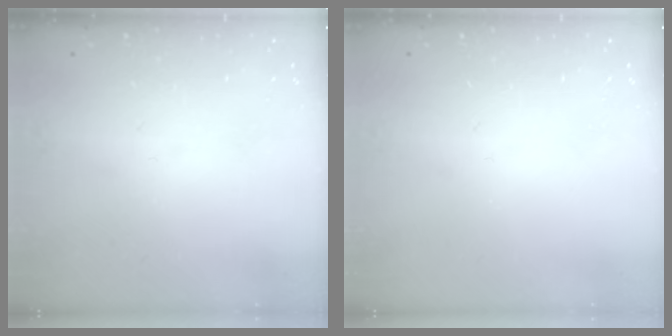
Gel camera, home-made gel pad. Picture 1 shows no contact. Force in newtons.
{"total": 0.0}